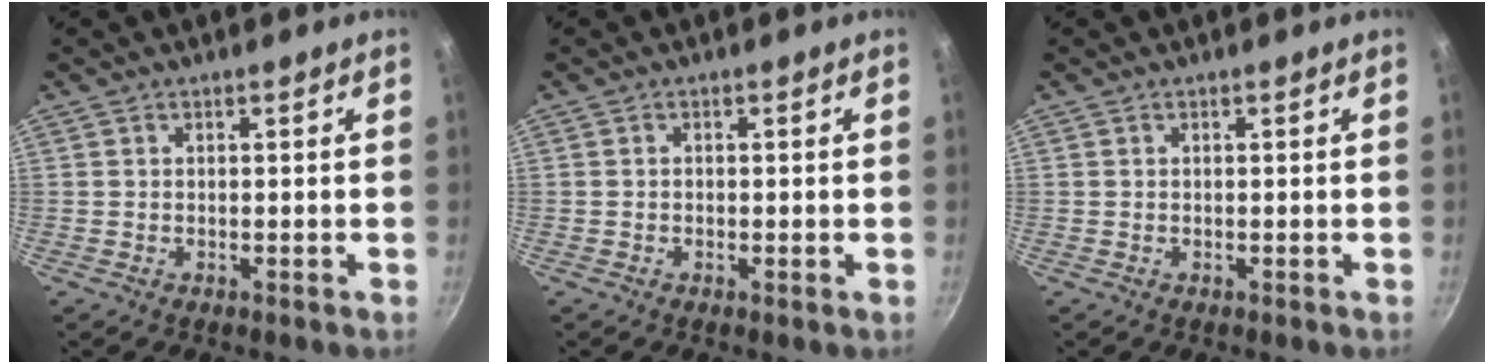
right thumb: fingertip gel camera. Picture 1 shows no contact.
{"total": 0.5, "force": [-0.2, 0.3, 0.4], "torque": [-0.006, 0.002, -0.004]}
{"total": 0.0}